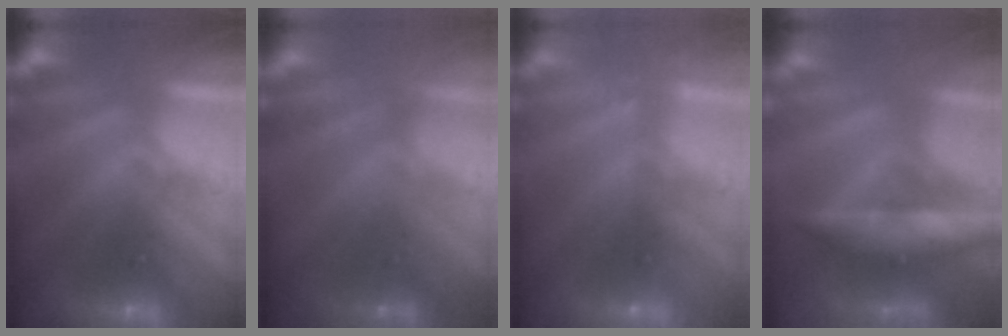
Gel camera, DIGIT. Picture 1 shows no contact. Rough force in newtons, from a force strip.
{"total": 2.2}
{"total": 2.4}
{"total": 6.2}